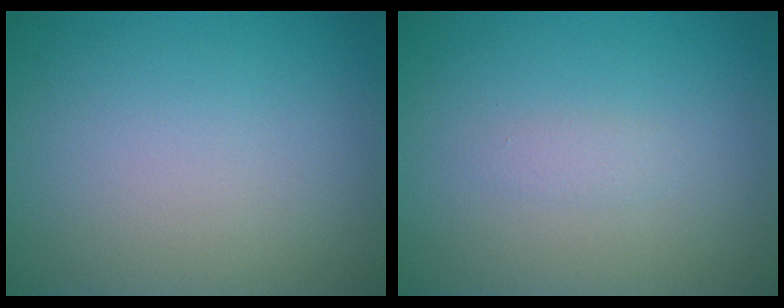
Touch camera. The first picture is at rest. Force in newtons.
{"total": 0.9, "press": 0.9, "slide": 0.0}